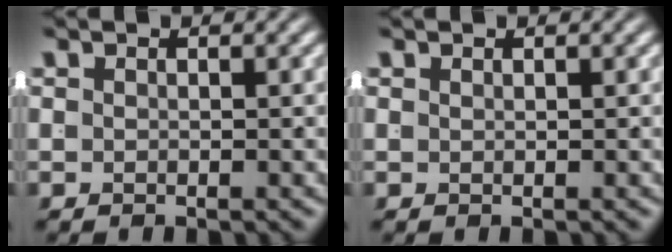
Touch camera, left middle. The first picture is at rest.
{"total": 0.6, "force": [0.2, -0.6, -0.1], "torque": [0.009, -0.001, 0.006]}